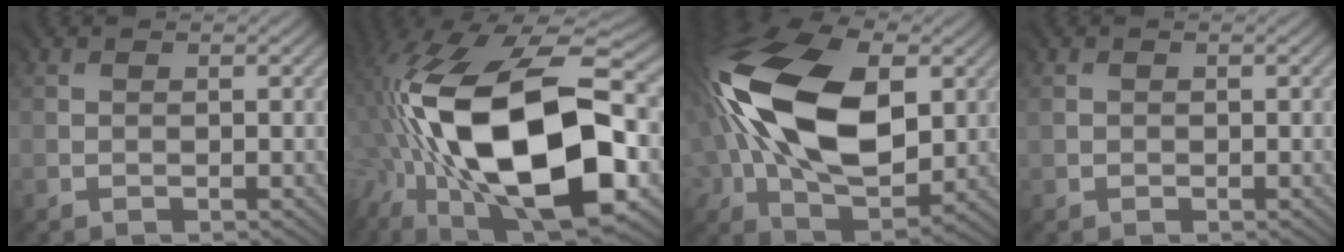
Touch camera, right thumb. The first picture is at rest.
{"total": 21.1, "force": [-3.6, 10.2, 18.2], "torque": [-0.388, -0.003, -0.055]}
{"total": 19.1, "force": [1.9, 11.8, 14.9], "torque": [-0.323, 0.005, 0.032]}
{"total": 0.7, "force": [0.0, 0.6, 0.4], "torque": [-0.007, 0.001, 0.003]}